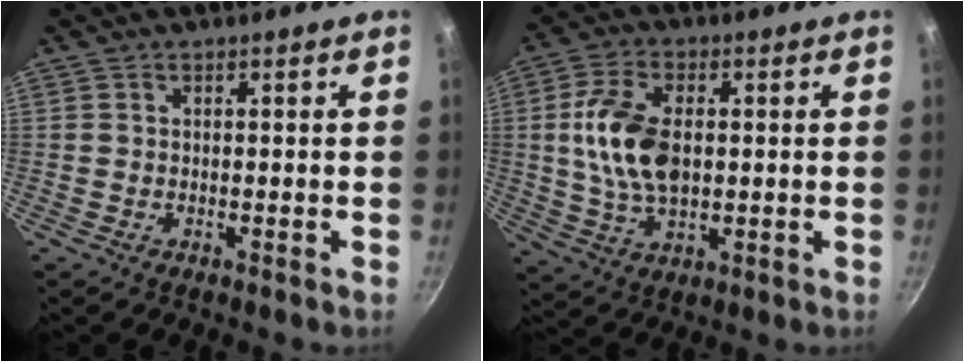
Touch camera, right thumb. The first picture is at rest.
{"total": 12.3, "force": [1.0, 7.4, 9.9], "torque": [-0.175, 0.004, 0.016]}